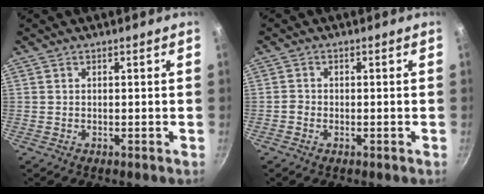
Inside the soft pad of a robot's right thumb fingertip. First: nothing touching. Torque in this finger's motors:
{"motor_torque": [0.27, 0.10, -0.21, -0.09, 0.03]}